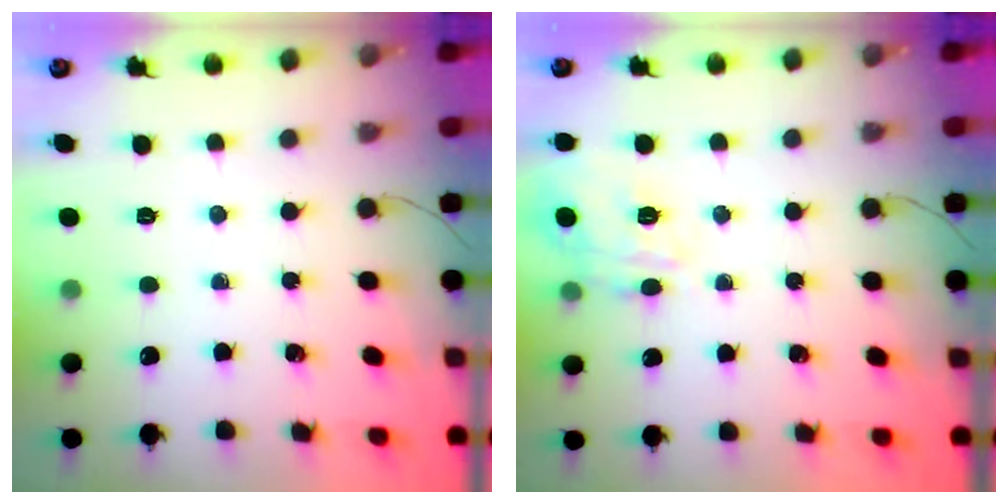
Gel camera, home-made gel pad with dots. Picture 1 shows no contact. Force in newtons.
{"total": 11.2, "press": 11.1, "slide": 0.7}